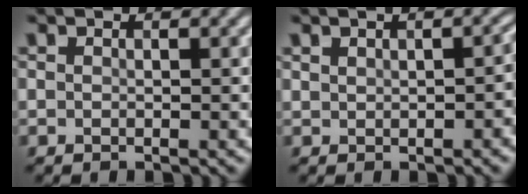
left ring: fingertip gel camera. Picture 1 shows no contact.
{"total": 2.8, "force": [0.7, 1.5, 2.3], "torque": [-0.026, 0.005, 0.020]}